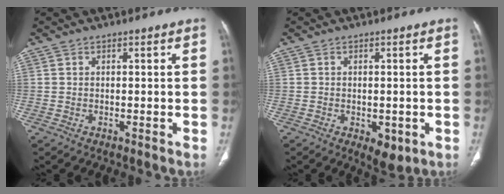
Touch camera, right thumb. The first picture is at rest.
{"total": 4.6, "force": [-1.5, 2.6, 3.5], "torque": [-0.035, -0.004, -0.009]}